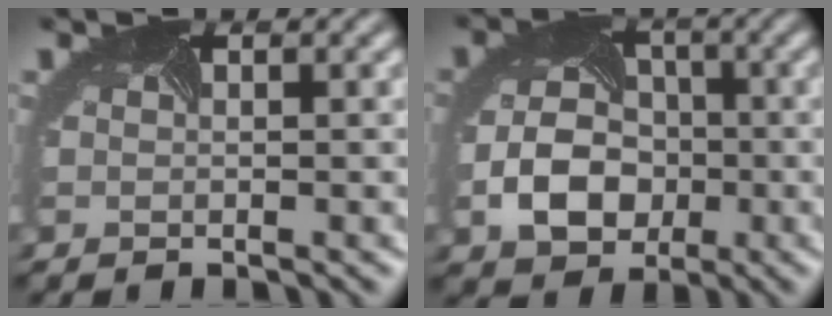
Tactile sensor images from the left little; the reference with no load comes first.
{"total": 5.1, "force": [-1.6, 4.1, 2.7], "torque": [-0.066, -0.009, -0.021]}